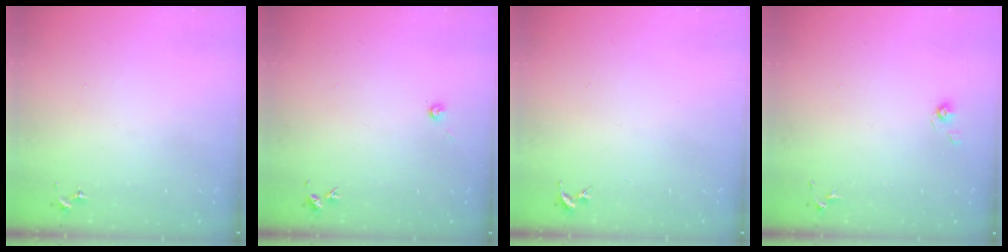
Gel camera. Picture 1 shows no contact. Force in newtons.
{"total": 2.7, "press": 2.7, "slide": 0.2}
{"total": 0.0}
{"total": 4.7, "press": 4.4, "slide": 1.5}